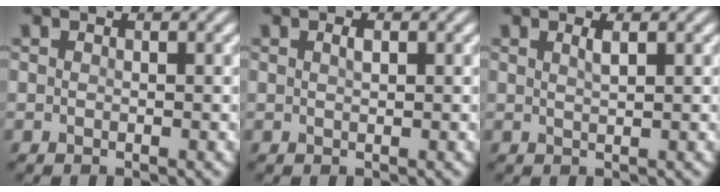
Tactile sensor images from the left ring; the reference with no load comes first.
{"total": 0.9, "force": [0.4, 0.3, 0.7], "torque": [-0.015, 0.002, 0.007]}
{"total": 1.2, "force": [0.6, 0.3, 1.0], "torque": [-0.015, 0.003, 0.009]}